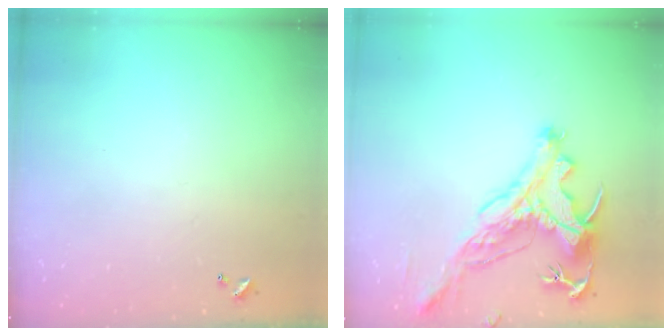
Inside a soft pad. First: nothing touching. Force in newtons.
{"total": 3.7, "press": 3.4, "slide": 1.5}